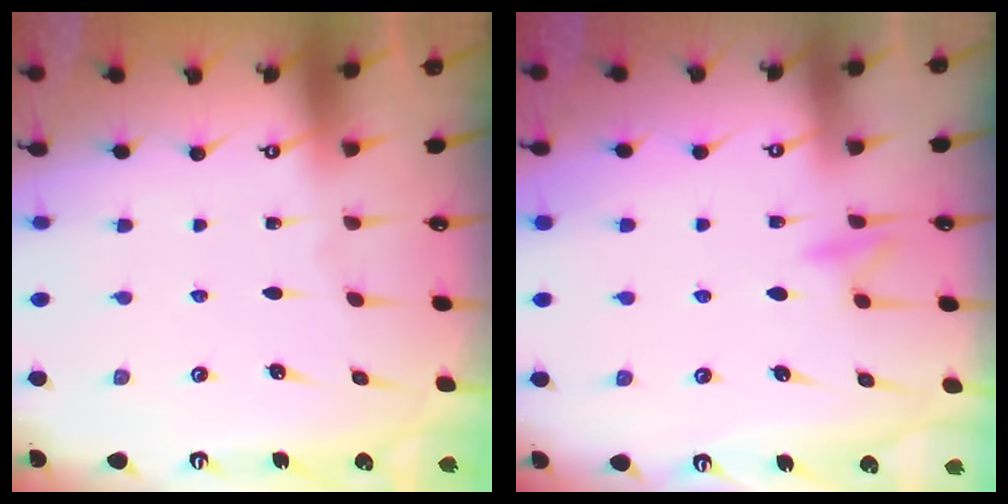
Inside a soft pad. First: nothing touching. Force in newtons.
{"total": 9.4, "press": 9.3, "slide": 1.1}